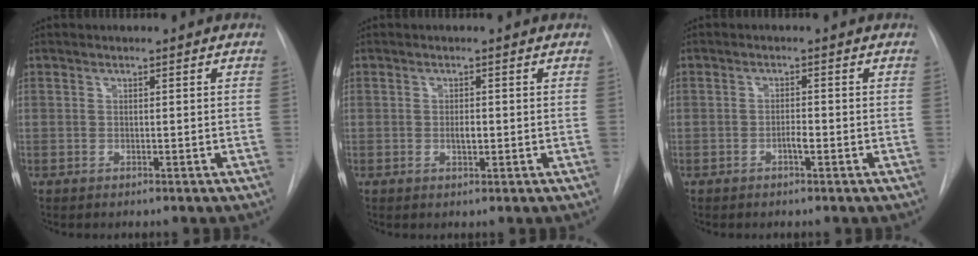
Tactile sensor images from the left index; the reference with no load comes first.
{"total": 1.3, "force": [0.0, 0.5, 1.2], "torque": [-0.021, -0.001, 0.001]}
{"total": 1.3, "force": [-0.6, 0.2, 1.1], "torque": [-0.019, 0.001, -0.012]}